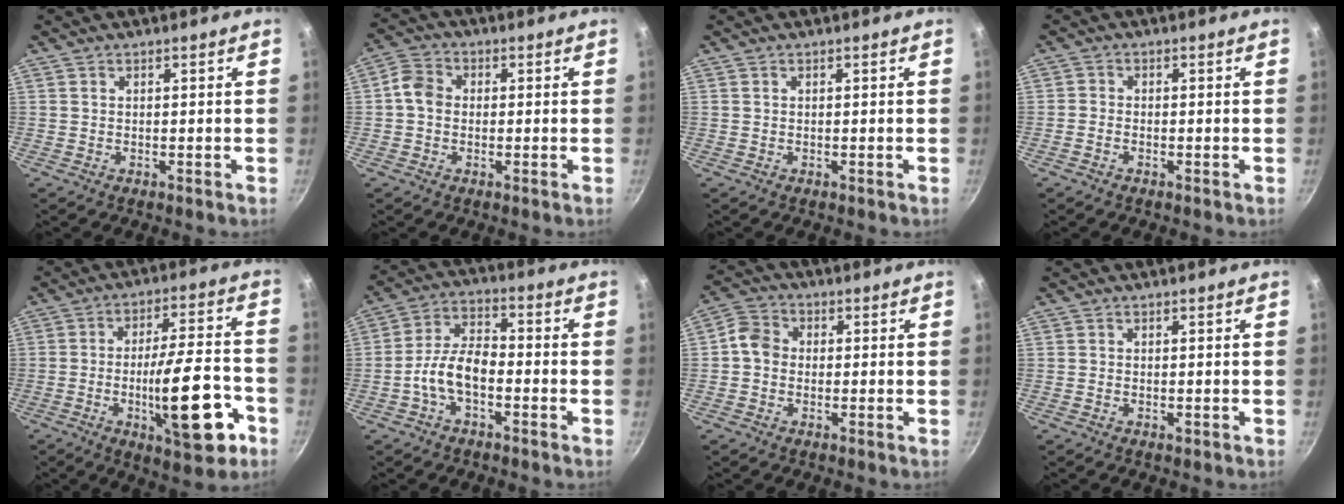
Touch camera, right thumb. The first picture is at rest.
{"total": 5.0, "force": [-0.1, 4.2, 2.8], "torque": [-0.041, 0.014, -0.018]}
{"total": 0.0}
{"total": 1.4, "force": [-1.0, 0.8, 0.5], "torque": [-0.013, 0.012, -0.025]}
{"total": 18.2, "force": [-6.8, 5.6, 16.0], "torque": [-0.213, 0.041, -0.094]}
{"total": 8.6, "force": [-3.2, 4.4, 6.6], "torque": [-0.113, 0.043, -0.067]}
{"total": 5.3, "force": [-0.3, 4.5, 2.7], "torque": [-0.032, 0.014, -0.024]}
{"total": 0.5, "force": [-0.2, 0.3, 0.3], "torque": [-0.006, 0.000, -0.005]}